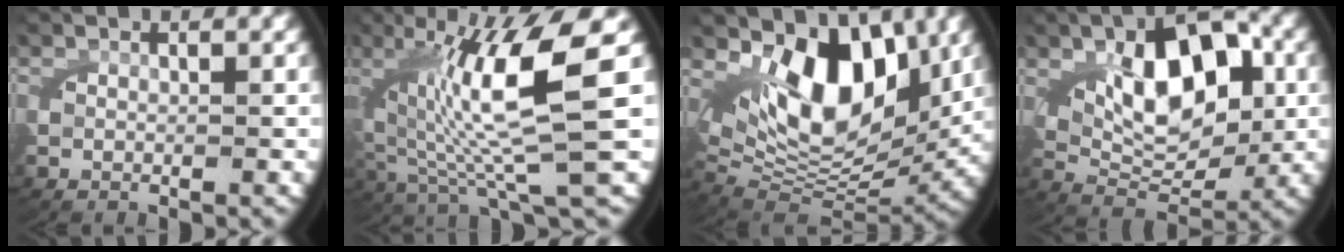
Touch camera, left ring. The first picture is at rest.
{"total": 10.8, "force": [0.8, 3.3, 10.3], "torque": [-0.175, 0.000, 0.022]}
{"total": 13.7, "force": [3.8, 8.9, 9.7], "torque": [-0.192, -0.016, 0.065]}
{"total": 8.6, "force": [1.8, 5.0, 6.8], "torque": [-0.111, -0.002, 0.034]}